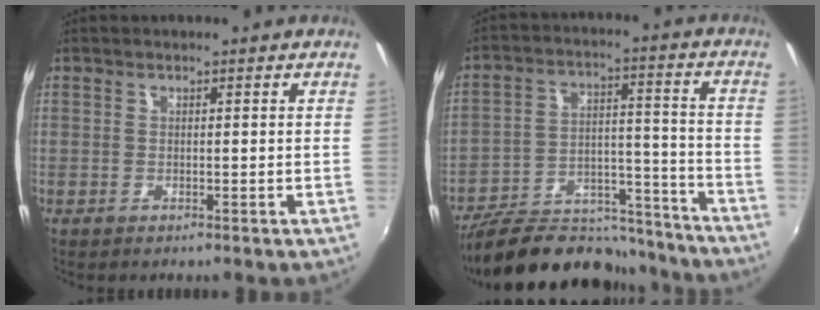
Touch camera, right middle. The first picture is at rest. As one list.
[{"total": 21.8, "force": [-18.8, 7.8, 7.7], "torque": [-0.143, 0.033, -0.264]}]